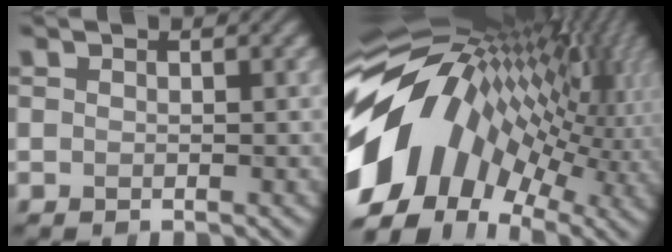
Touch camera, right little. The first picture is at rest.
{"total": 16.6, "force": [0.3, 10.1, 13.1], "torque": [-0.232, 0.024, -0.009]}